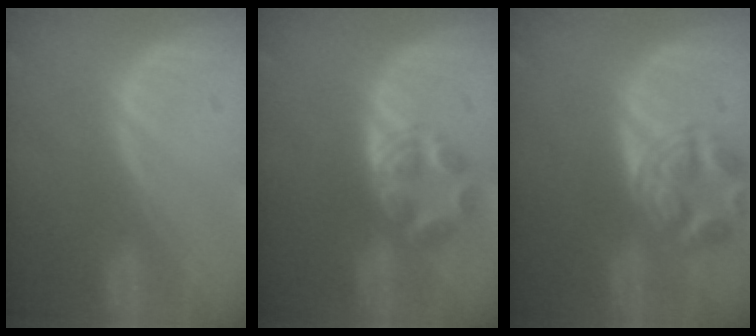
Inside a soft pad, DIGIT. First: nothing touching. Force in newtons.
{"total": 5.7, "press": 4.9, "slide": 3.0}
{"total": 5.4, "press": 5.4, "slide": 0.5}